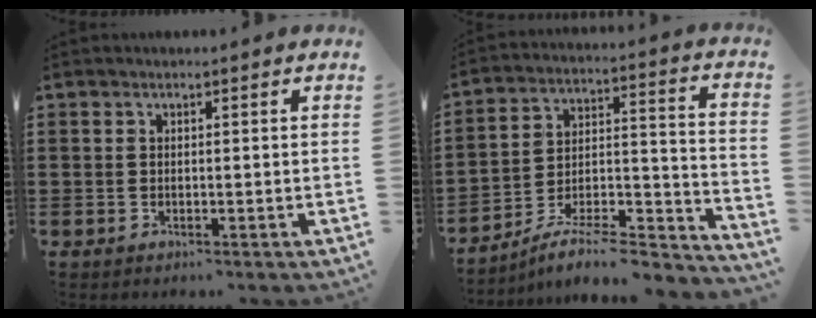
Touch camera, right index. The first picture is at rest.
{"total": 7.4, "force": [-6.3, 1.6, 3.4], "torque": [-0.051, 0.005, -0.125]}